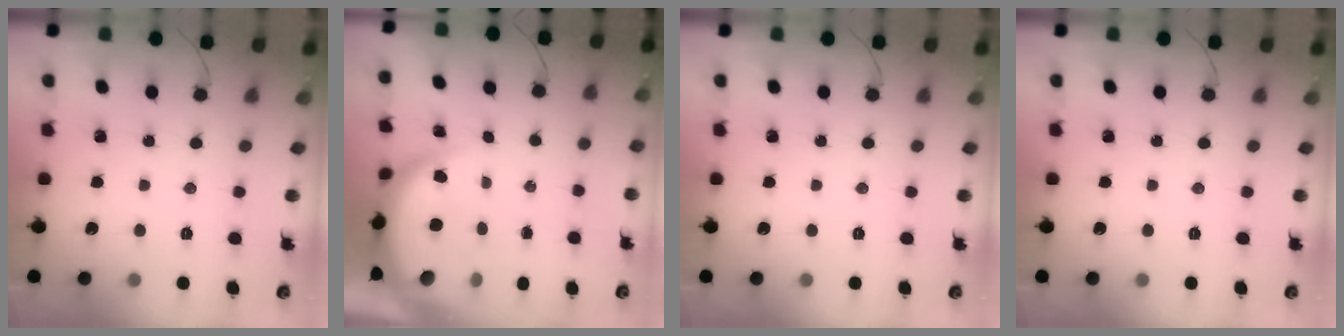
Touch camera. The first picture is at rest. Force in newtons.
{"total": 5.5, "press": 5.5, "slide": 0.8}
{"total": 0.0}
{"total": 0.0}